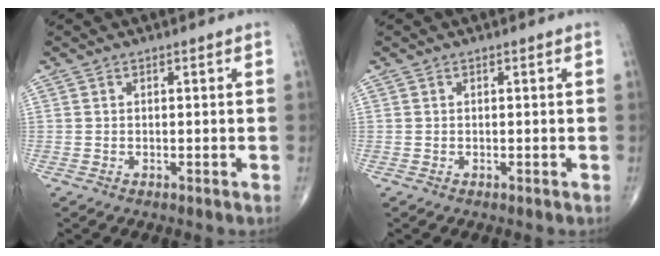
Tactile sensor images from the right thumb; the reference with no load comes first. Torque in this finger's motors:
{"motor_torque": [0.00, 0.00, 0.00, 0.00, 0.00]}